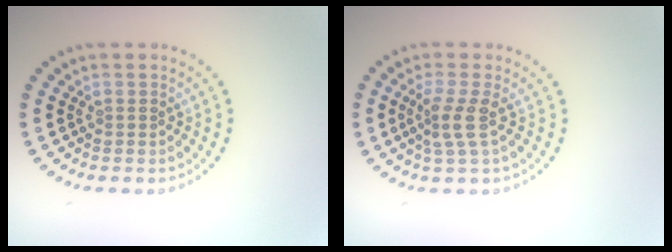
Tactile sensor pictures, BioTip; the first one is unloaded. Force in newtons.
{"total": 2.3, "press": 1.7, "slide": 1.6}